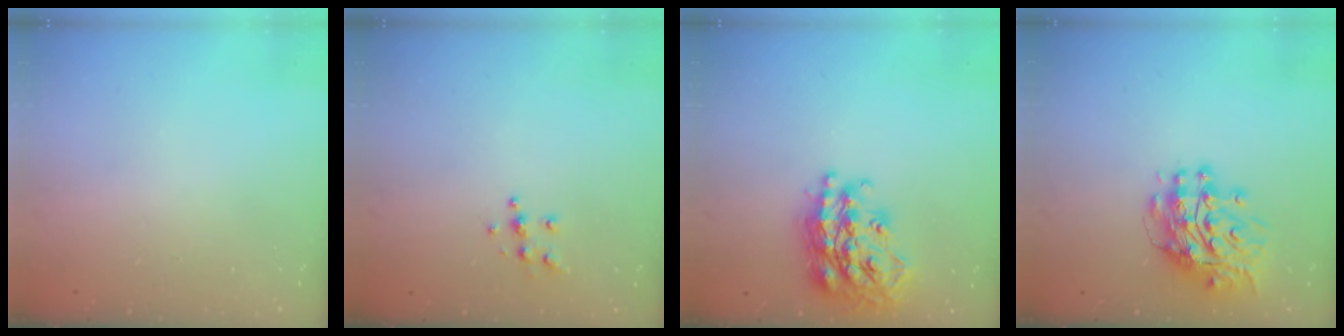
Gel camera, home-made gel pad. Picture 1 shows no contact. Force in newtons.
{"total": 5.9, "press": 5.9, "slide": 0.5}
{"total": 23.2, "press": 23.2, "slide": 1.8}
{"total": 11.7, "press": 11.6, "slide": 1.2}